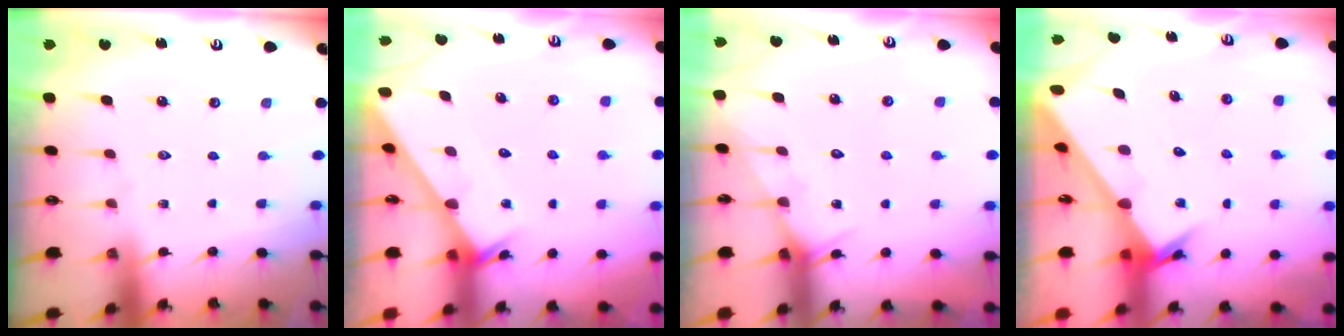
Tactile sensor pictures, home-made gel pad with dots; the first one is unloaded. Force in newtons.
{"total": 3.0, "press": 3.0, "slide": 0.2}
{"total": 5.8, "press": 5.8, "slide": 0.5}
{"total": 3.3, "press": 3.3, "slide": 0.3}